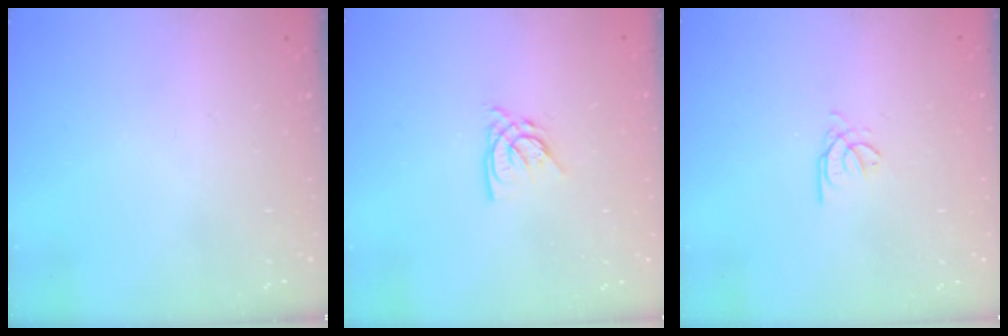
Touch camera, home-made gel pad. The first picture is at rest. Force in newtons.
{"total": 5.4, "press": 5.4, "slide": 0.1}
{"total": 2.6, "press": 2.6, "slide": 0.3}